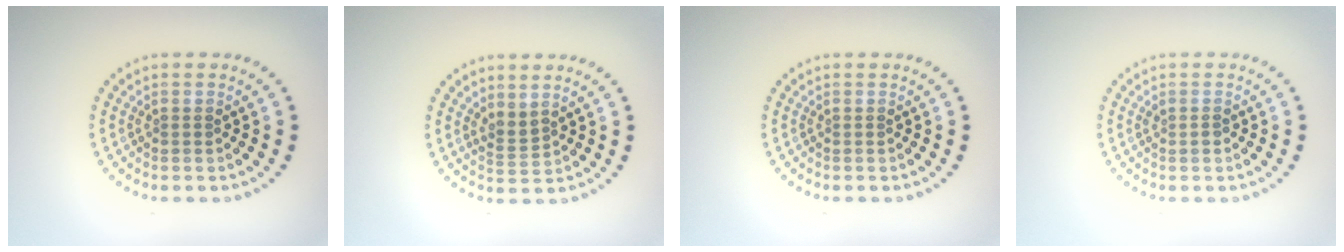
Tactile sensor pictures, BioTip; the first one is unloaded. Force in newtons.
{"total": 1.7, "press": 1.3, "slide": 1.2}
{"total": 0.0}
{"total": 0.6, "press": 0.6, "slide": 0.1}